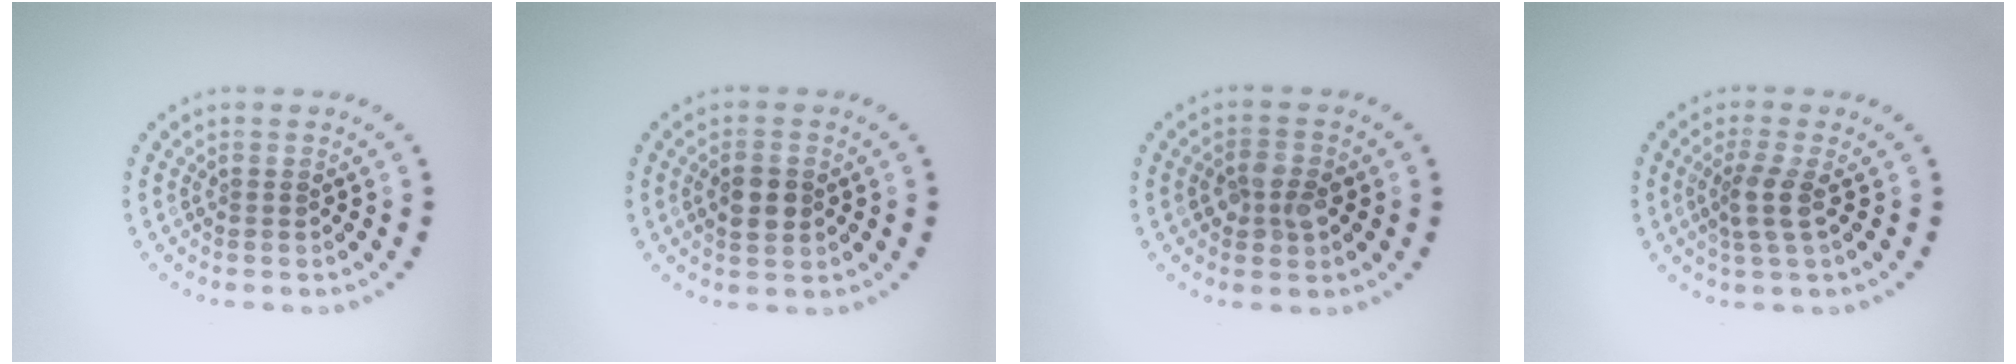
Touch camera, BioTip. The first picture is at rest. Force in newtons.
{"total": 2.5, "press": 2.5, "slide": 0.1}
{"total": 2.5, "press": 2.5, "slide": 0.5}
{"total": 2.5, "press": 2.0, "slide": 1.5}